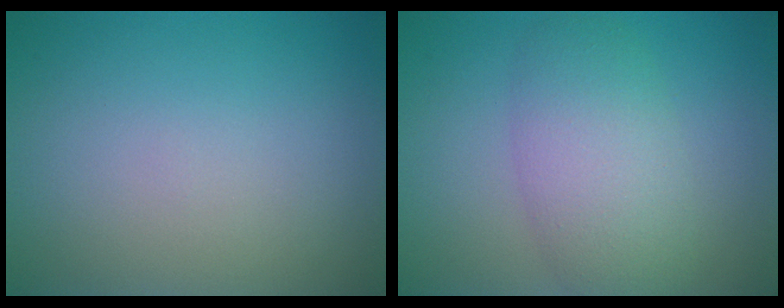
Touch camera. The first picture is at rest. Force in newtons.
{"total": 5.2, "press": 5.2, "slide": 0.4}